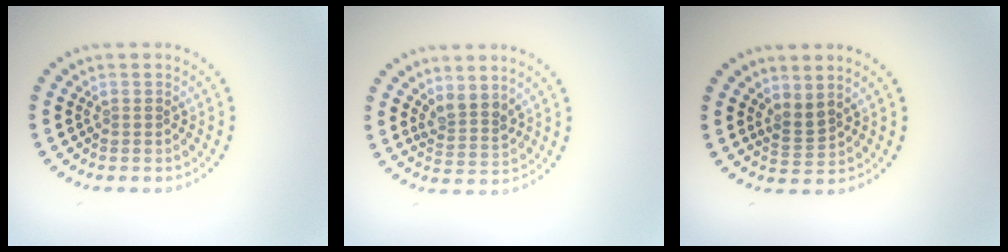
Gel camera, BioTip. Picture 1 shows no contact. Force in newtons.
{"total": 2.3, "press": 1.8, "slide": 1.5}
{"total": 1.7, "press": 1.3, "slide": 1.2}